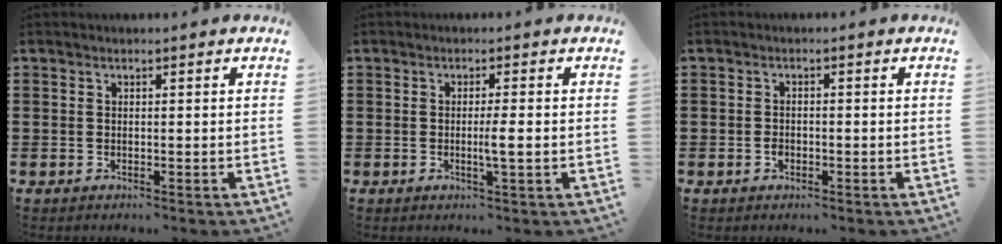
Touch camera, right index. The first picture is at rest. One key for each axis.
{"total": 2.8, "fx": -0.5, "fy": -0.1, "fz": 2.8, "tx": -0.047, "ty": -0.007, "tz": -0.010}
{"total": 1.2, "fx": -0.6, "fy": 0.6, "fz": 0.9, "tx": -0.018, "ty": -0.003, "tz": -0.011}